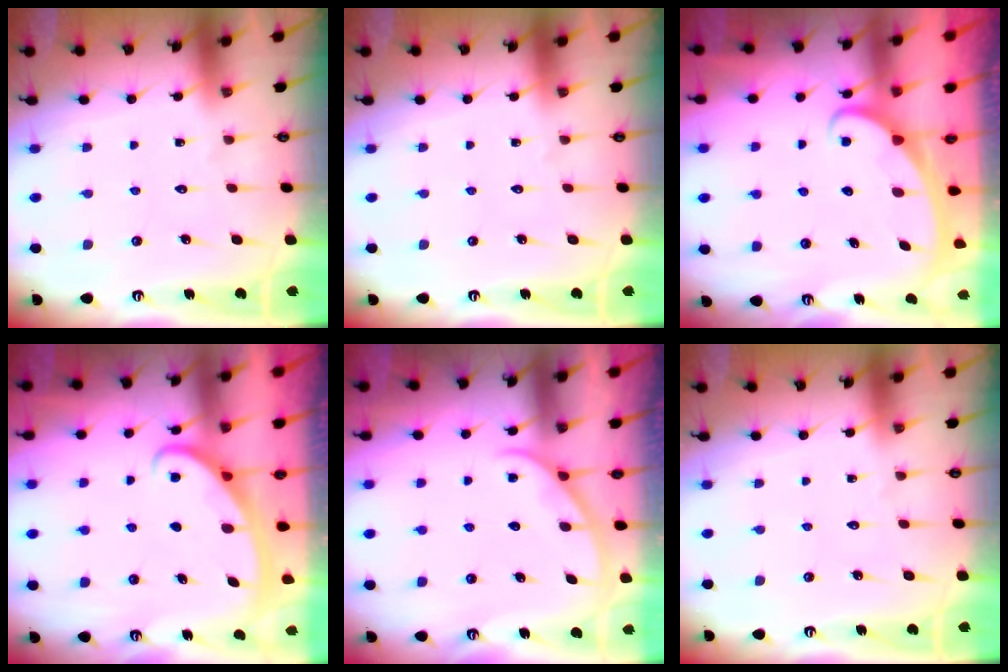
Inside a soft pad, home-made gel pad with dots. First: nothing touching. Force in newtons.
{"total": 0.0}
{"total": 2.5, "press": 2.5, "slide": 0.3}
{"total": 2.8, "press": 2.8, "slide": 0.4}
{"total": 1.6, "press": 1.6, "slide": 0.3}
{"total": 0.0}